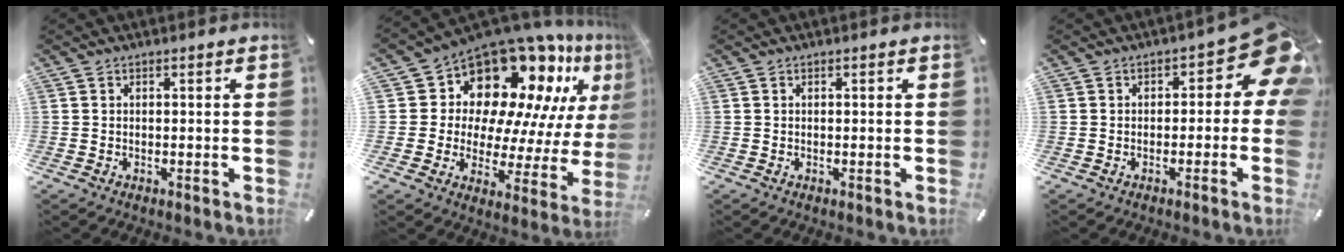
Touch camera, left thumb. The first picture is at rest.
{"total": 15.6, "force": [11.7, 8.9, 5.4], "torque": [-0.087, -0.122, 0.200]}
{"total": 0.0}
{"total": 9.7, "force": [2.5, 4.9, 8.0], "torque": [-0.090, -0.021, 0.042]}